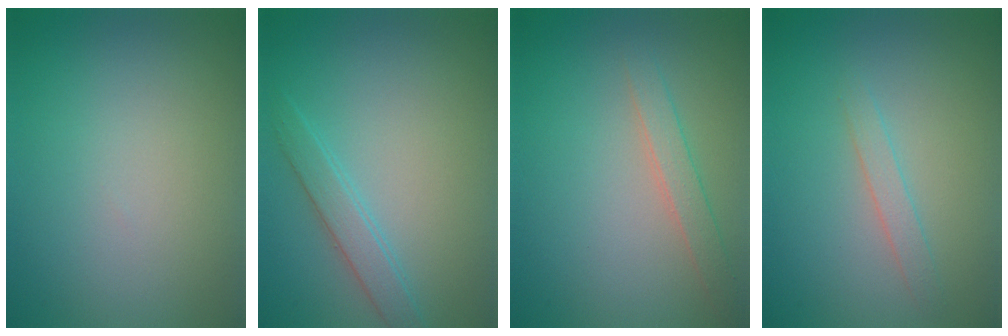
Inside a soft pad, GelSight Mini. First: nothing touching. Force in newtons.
{"total": 2.2, "press": 2.1, "slide": 0.2}
{"total": 2.0, "press": 2.0, "slide": 0.0}
{"total": 1.3, "press": 1.3, "slide": 0.0}